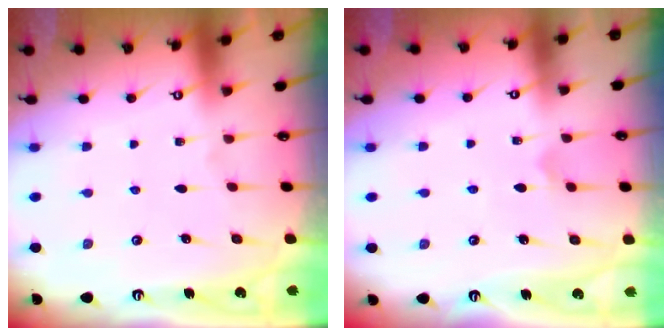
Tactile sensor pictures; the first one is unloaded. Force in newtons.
{"total": 3.8, "press": 3.8, "slide": 0.5}